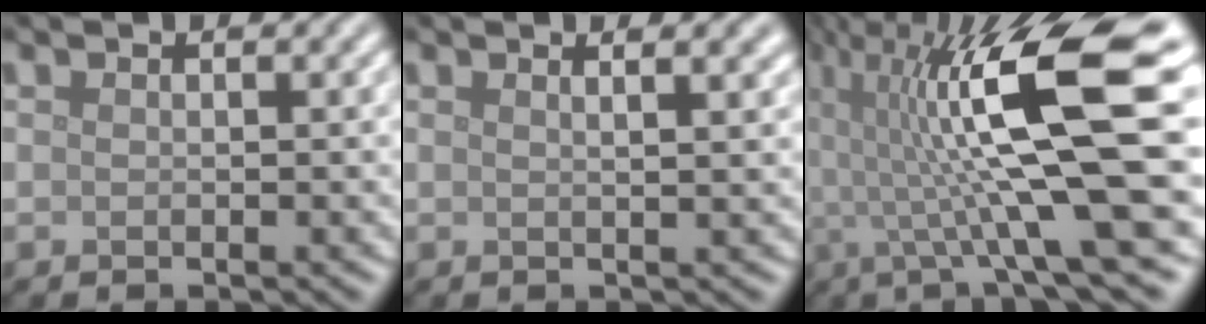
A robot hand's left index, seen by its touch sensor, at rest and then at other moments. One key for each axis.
{"total": 3.3, "fx": 1.8, "fy": 1.4, "fz": 2.3, "tx": -0.006, "ty": 0.019, "tz": -0.008}
{"total": 13.7, "fx": 1.7, "fy": 2.9, "fz": 13.3, "tx": -0.228, "ty": 0.017, "tz": 0.027}